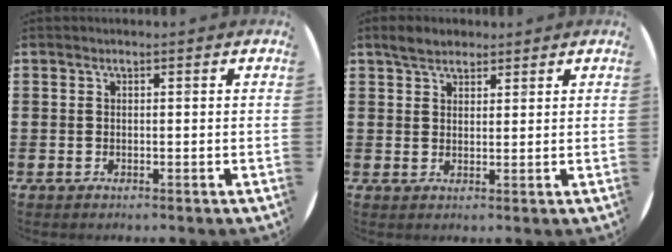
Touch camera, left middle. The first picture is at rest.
{"total": 3.1, "force": [2.8, 1.3, 0.8], "torque": [-0.013, 0.003, 0.051]}